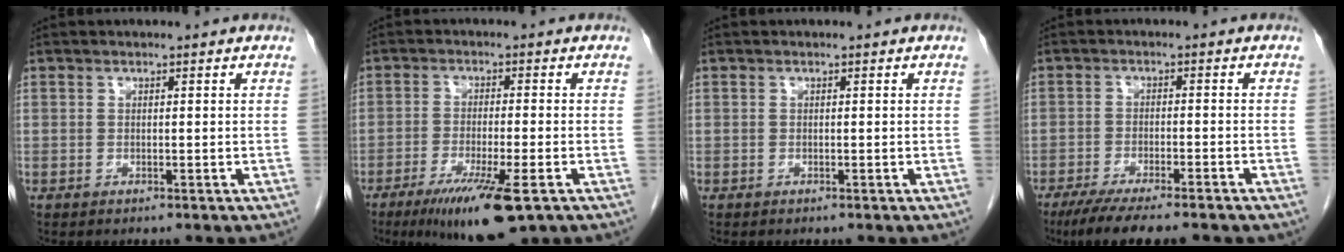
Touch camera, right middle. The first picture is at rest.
{"total": 10.6, "force": [-6.0, 1.1, 8.7], "torque": [-0.147, -0.029, -0.095]}
{"total": 0.0}
{"total": 11.3, "force": [-8.9, 1.7, 6.6], "torque": [-0.091, -0.018, -0.129]}